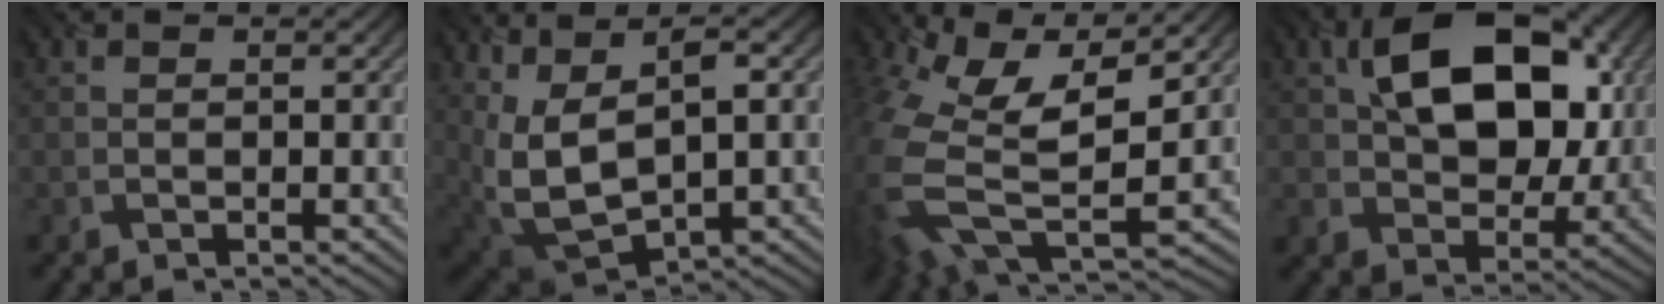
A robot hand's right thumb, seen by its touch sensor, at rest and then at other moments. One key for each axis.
{"total": 11.5, "fx": 2.1, "fy": 6.2, "fz": 9.5, "tx": -0.224, "ty": -0.019, "tz": 0.060}
{"total": 14.6, "fx": 1.5, "fy": 8.1, "fz": 12.0, "tx": -0.306, "ty": -0.042, "tz": 0.058}
{"total": 14.0, "fx": 3.5, "fy": 9.2, "fz": 10.0, "tx": -0.163, "ty": 0.002, "tz": 0.062}